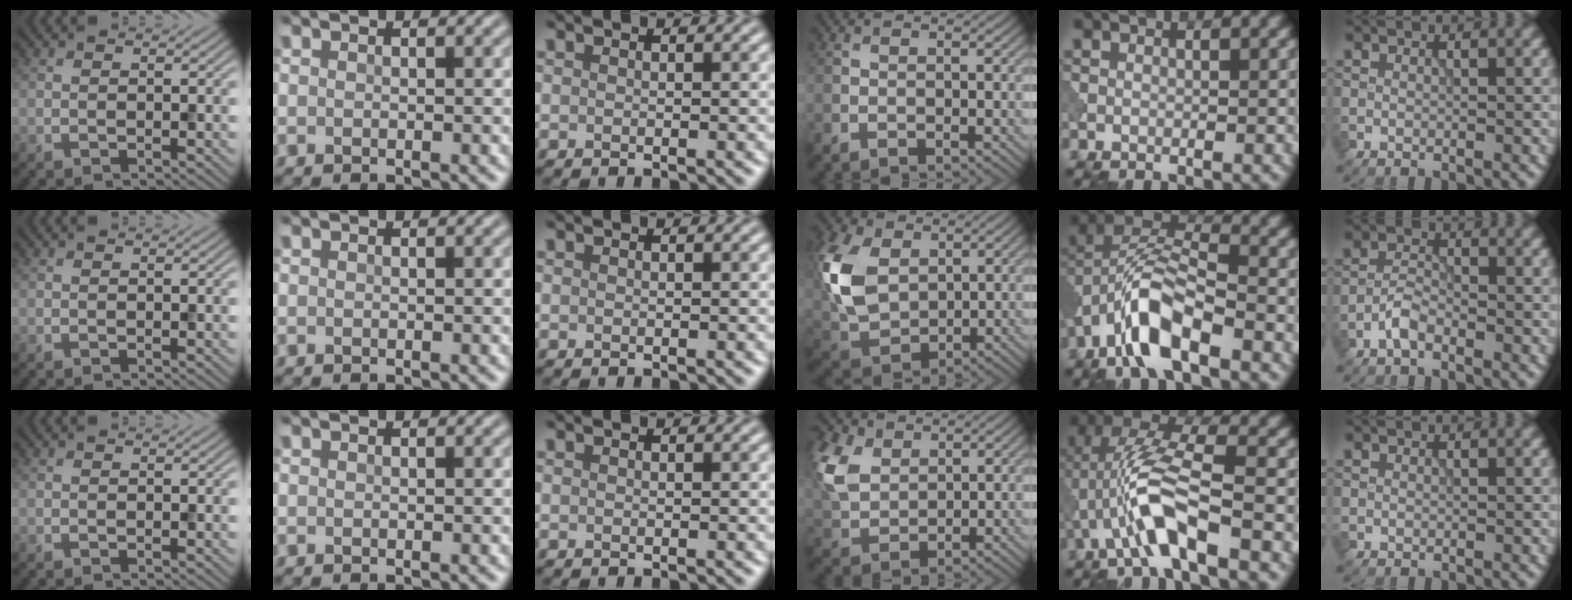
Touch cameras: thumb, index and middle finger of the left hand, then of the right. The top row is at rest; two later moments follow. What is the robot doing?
{"motion": "wipe", "object": "makeup brush"}